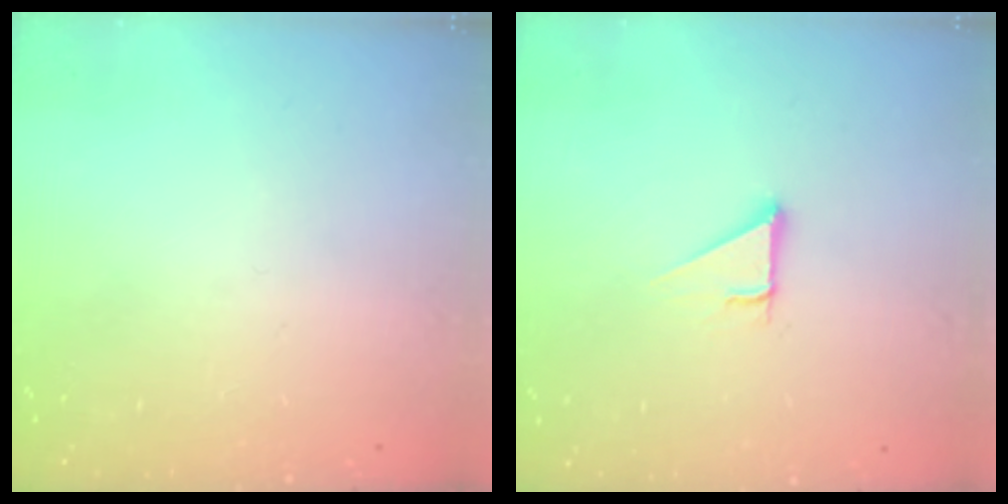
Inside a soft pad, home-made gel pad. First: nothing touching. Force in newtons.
{"total": 2.8, "press": 2.8, "slide": 0.0}